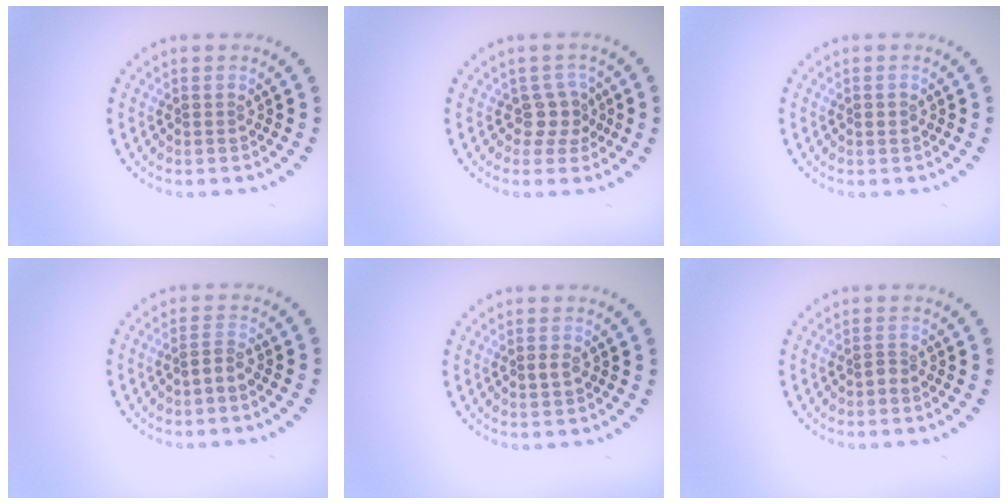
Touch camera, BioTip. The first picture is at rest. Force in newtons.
{"total": 2.0, "press": 1.6, "slide": 1.3}
{"total": 0.7, "press": 0.7, "slide": 0.0}
{"total": 1.0, "press": 0.7, "slide": 0.7}
{"total": 1.0, "press": 1.0, "slide": 0.2}
{"total": 0.9, "press": 0.5, "slide": 0.7}